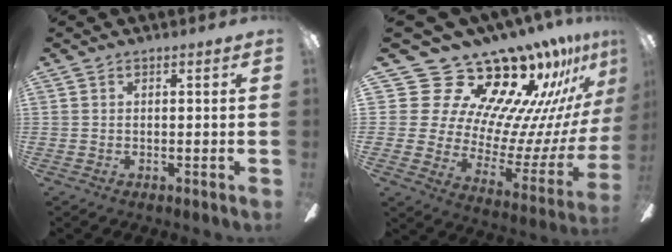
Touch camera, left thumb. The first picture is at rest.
{"total": 24.7, "force": [19.1, 11.3, 10.9], "torque": [-0.140, -0.189, 0.365]}